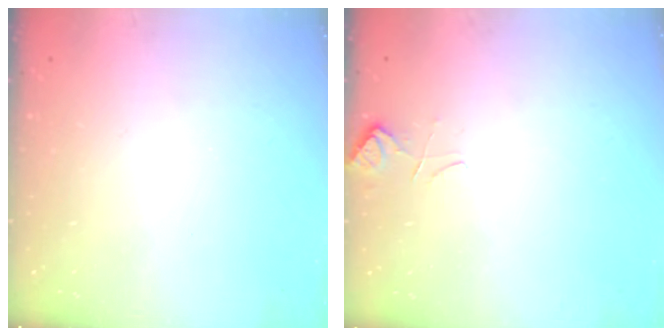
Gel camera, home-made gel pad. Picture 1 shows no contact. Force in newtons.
{"total": 2.5, "press": 2.5, "slide": 0.5}